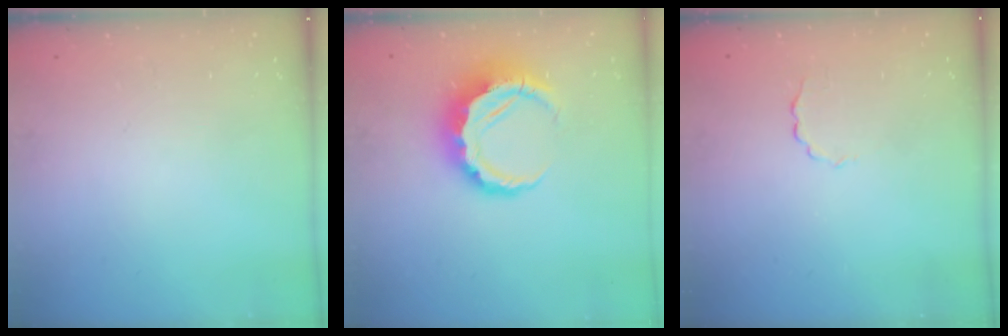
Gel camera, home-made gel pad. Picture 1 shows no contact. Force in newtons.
{"total": 9.5, "press": 9.4, "slide": 1.8}
{"total": 2.2, "press": 2.1, "slide": 0.6}